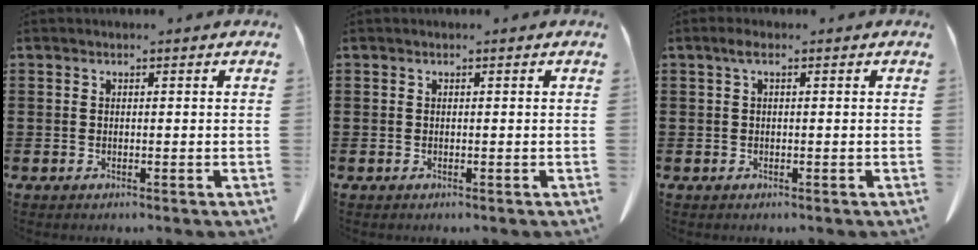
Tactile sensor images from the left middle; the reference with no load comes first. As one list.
[{"total": 0.0}, {"total": 1.5, "force": [0.1, 0.4, 1.4], "torque": [-0.029, 0.003, 0.001]}]